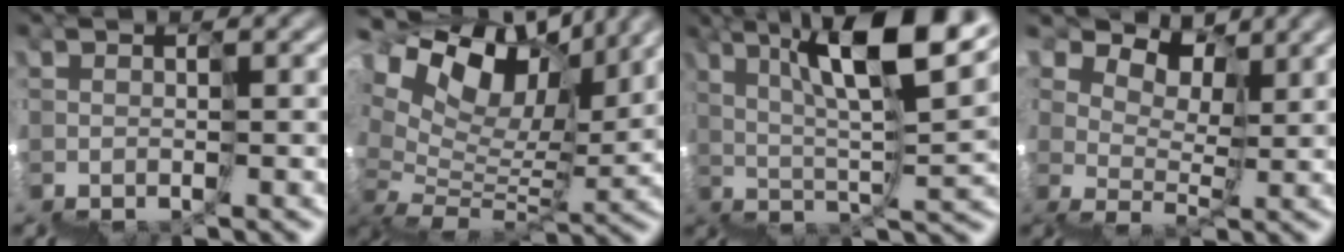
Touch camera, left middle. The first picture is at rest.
{"total": 9.5, "force": [7.3, 4.4, 4.2], "torque": [-0.087, 0.046, 0.128]}
{"total": 9.7, "force": [6.0, 1.7, 7.5], "torque": [-0.114, 0.033, 0.097]}
{"total": 4.5, "force": [4.3, 0.3, -1.4], "torque": [0.030, 0.017, 0.073]}